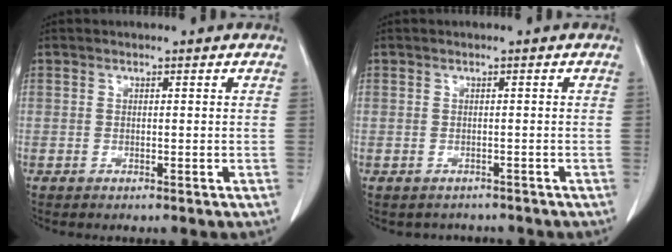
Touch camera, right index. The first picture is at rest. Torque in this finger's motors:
{"motor_torque": [-0.43, -0.37, -0.25, -0.08]}